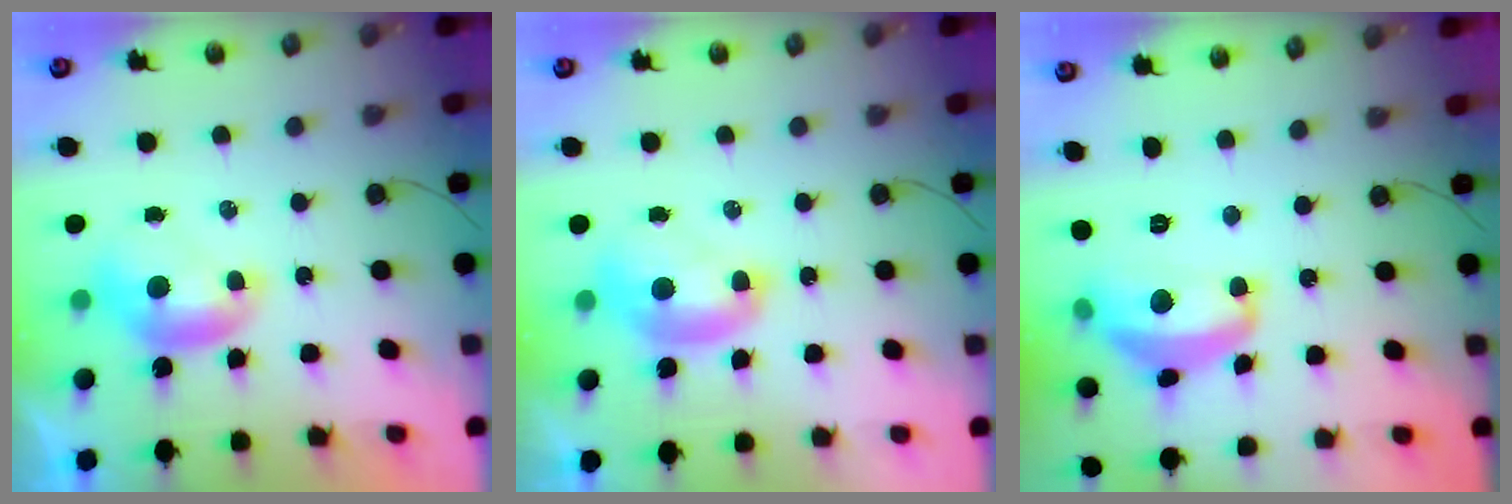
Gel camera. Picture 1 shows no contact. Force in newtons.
{"total": 2.2, "press": 2.2, "slide": 0.1}
{"total": 10.4, "press": 10.3, "slide": 0.9}